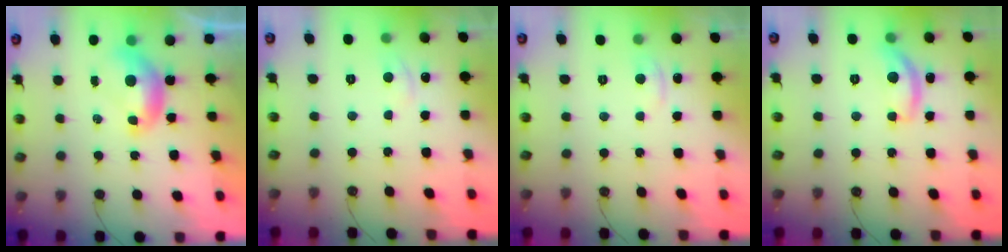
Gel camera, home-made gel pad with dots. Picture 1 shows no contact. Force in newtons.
{"total": 2.2, "press": 2.2, "slide": 0.5}
{"total": 0.8, "press": 0.1, "slide": 0.8}
{"total": 7.3, "press": 7.3, "slide": 0.4}